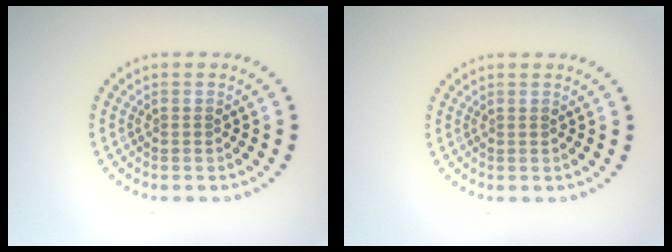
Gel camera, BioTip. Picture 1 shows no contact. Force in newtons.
{"total": 0.0}